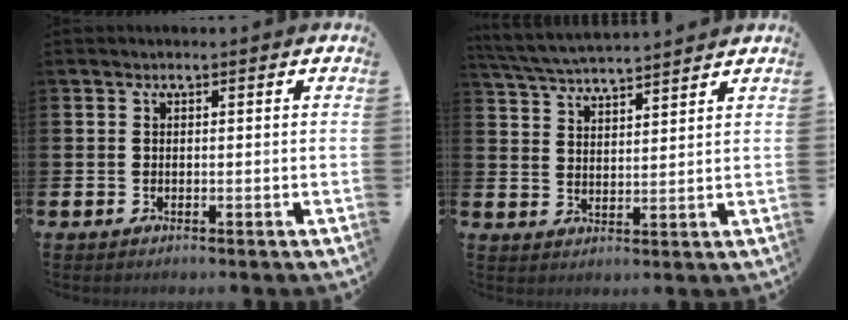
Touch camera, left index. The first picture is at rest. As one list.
[{"total": 4.8, "force": [4.8, 0.1, 0.7], "torque": [-0.031, -0.029, 0.084]}]